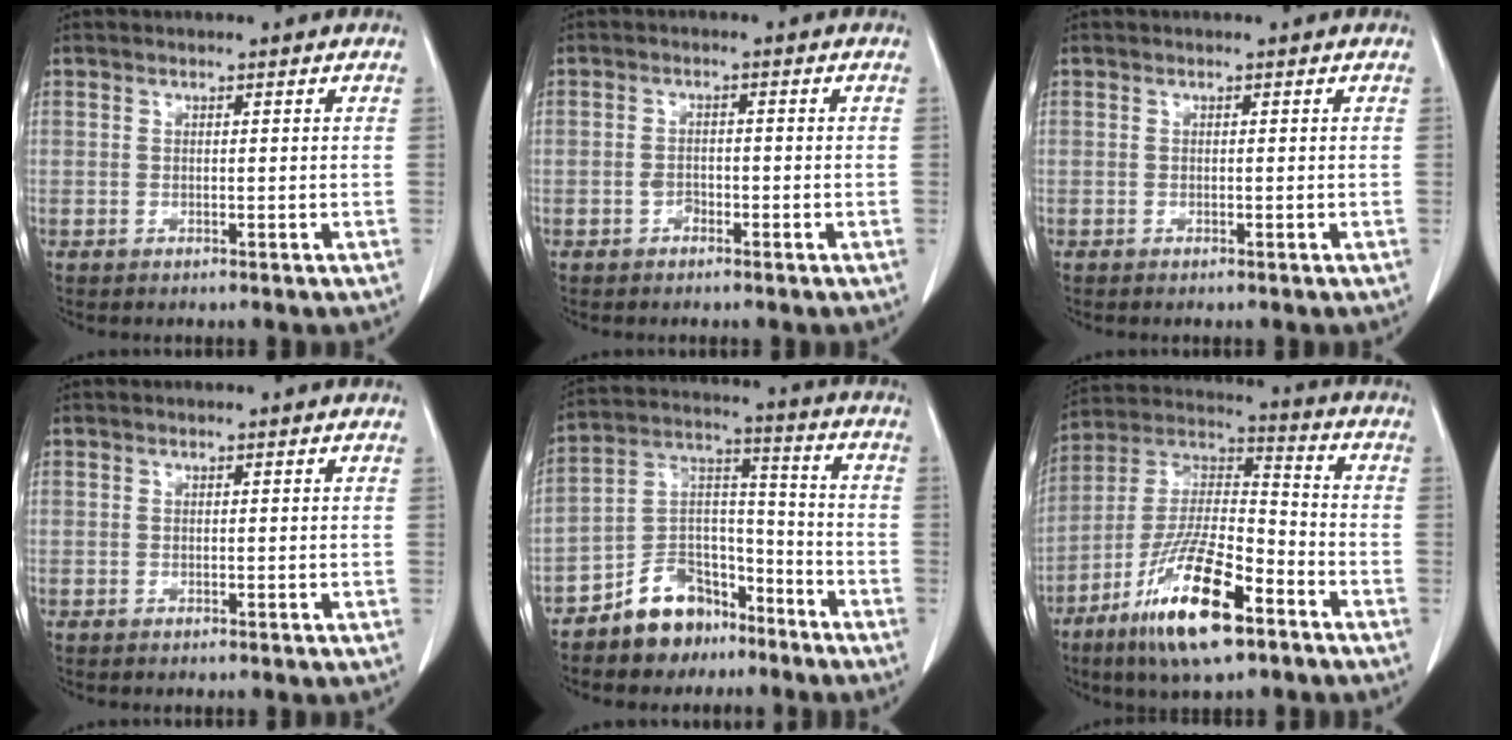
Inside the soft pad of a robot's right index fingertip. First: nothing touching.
{"total": 1.5, "force": [-0.9, 0.9, 0.7], "torque": [-0.011, 0.004, -0.015]}
{"total": 0.0}
{"total": 0.0}
{"total": 11.5, "force": [-8.4, 6.6, 4.1], "torque": [-0.084, 0.043, -0.148]}
{"total": 17.3, "force": [-9.8, 4.3, 13.6], "torque": [-0.273, -0.017, -0.176]}